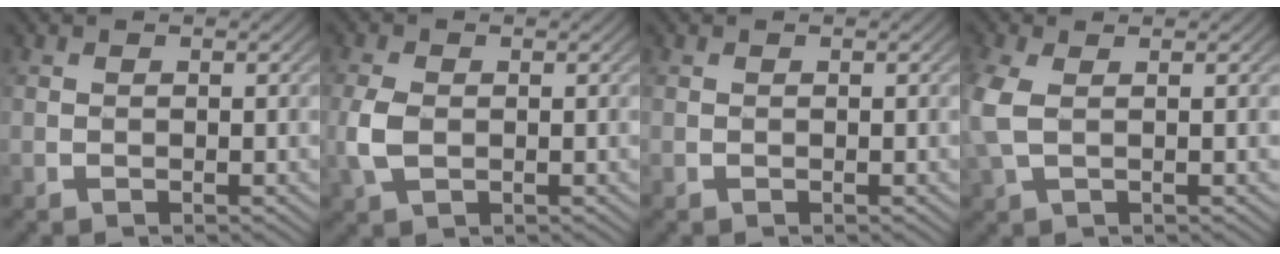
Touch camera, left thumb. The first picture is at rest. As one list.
[{"total": 4.1, "force": [-0.8, 2.7, 2.9], "torque": [-0.086, 0.003, -0.016]}, {"total": 0.0}, {"total": 5.4, "force": [0.3, 3.4, 4.2], "torque": [-0.146, 0.004, 0.005]}]